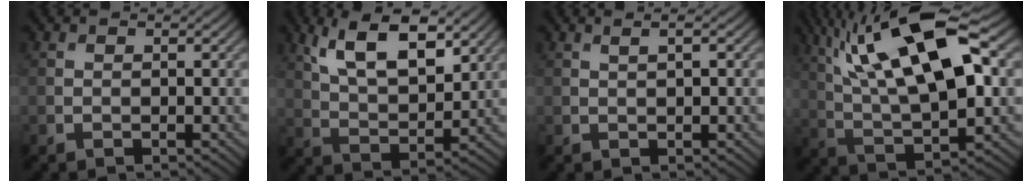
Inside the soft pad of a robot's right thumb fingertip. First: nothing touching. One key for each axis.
{"total": 10.9, "fx": 6.0, "fy": 4.5, "fz": 8.0, "tx": -0.160, "ty": -0.001, "tz": 0.112}
{"total": 1.4, "fx": 0.5, "fy": 0.2, "fz": 1.3, "tx": -0.023, "ty": 0.003, "tz": 0.009}
{"total": 18.5, "fx": 7.4, "fy": 6.5, "fz": 15.6, "tx": -0.311, "ty": 0.025, "tz": 0.129}